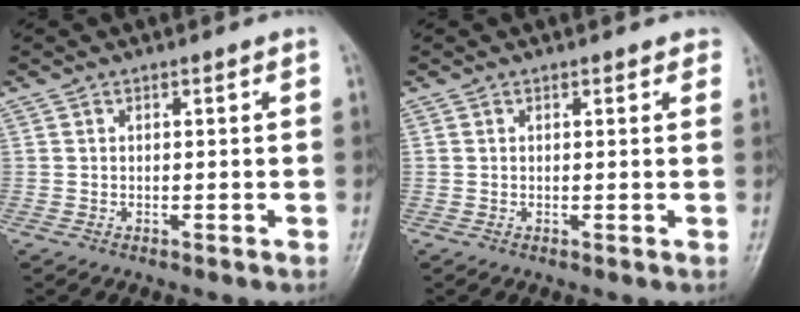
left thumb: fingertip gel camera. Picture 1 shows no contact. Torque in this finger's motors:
{"motor_torque": [0.02, 0.08, -0.27, 0.03, 0.04]}